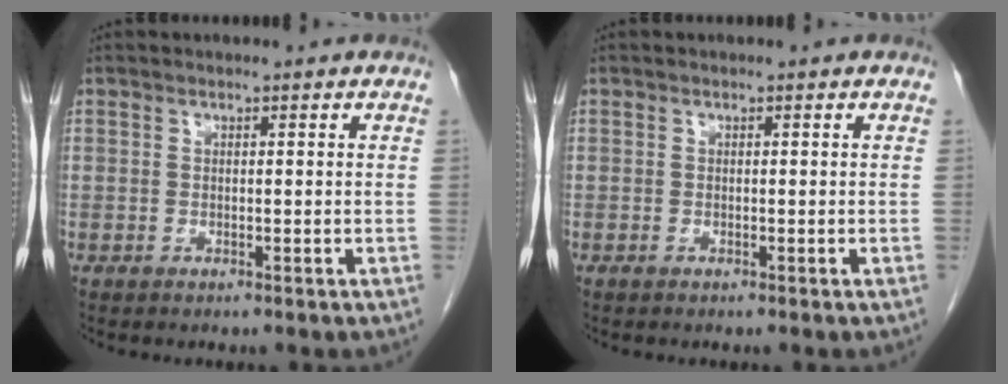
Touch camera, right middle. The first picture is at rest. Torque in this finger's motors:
{"motor_torque": [-0.03, -0.02, 0.00, 0.01]}